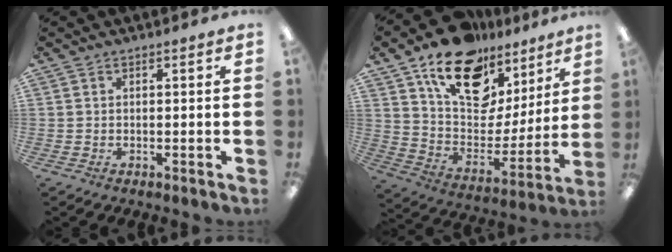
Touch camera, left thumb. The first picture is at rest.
{"total": 19.5, "force": [13.2, 11.1, 9.1], "torque": [-0.156, -0.081, 0.238]}